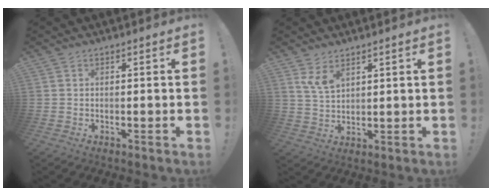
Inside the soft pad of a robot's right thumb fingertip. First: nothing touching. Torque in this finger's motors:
{"motor_torque": [0.11, 0.91, 0.51, 0.23, 0.00]}